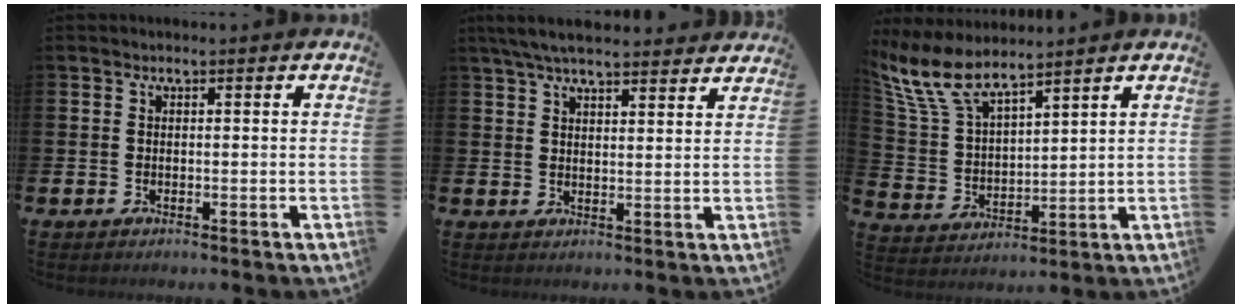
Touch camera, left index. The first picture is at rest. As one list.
[{"total": 6.1, "force": [5.6, 0.9, 2.0], "torque": [-0.048, -0.019, 0.103]}, {"total": 8.5, "force": [7.4, 2.2, 3.5], "torque": [-0.104, -0.027, 0.136]}]